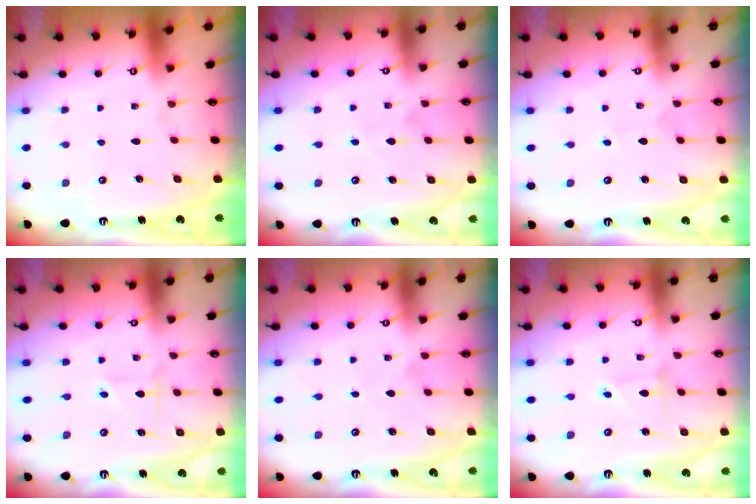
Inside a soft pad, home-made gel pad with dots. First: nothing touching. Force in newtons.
{"total": 4.3, "press": 4.3, "slide": 0.3}
{"total": 1.2, "press": 1.2, "slide": 0.1}
{"total": 1.7, "press": 1.7, "slide": 0.2}
{"total": 3.0, "press": 3.0, "slide": 0.2}
{"total": 2.2, "press": 2.2, "slide": 0.1}